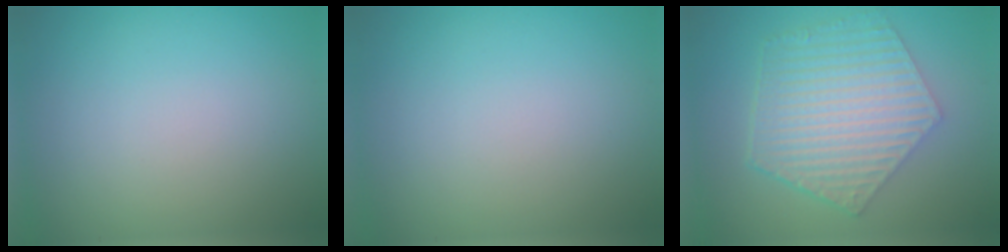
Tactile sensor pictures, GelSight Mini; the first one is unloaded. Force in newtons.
{"total": 0.0}
{"total": 6.8, "press": 4.8, "slide": 4.7}